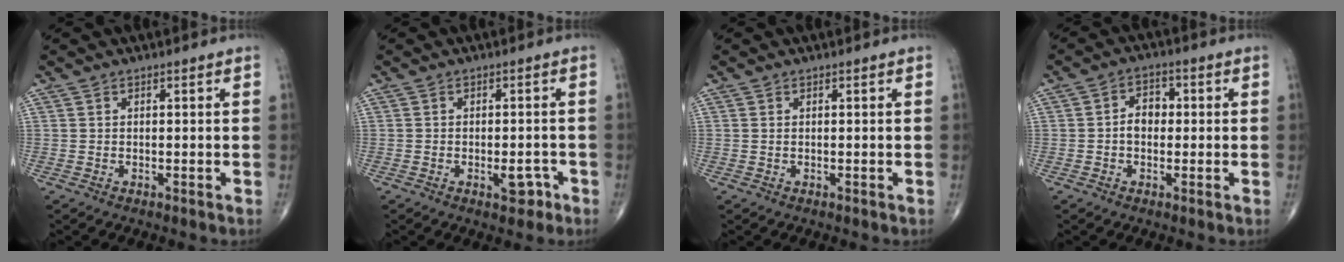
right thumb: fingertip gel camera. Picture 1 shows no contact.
{"total": 3.3, "force": [-1.5, 1.6, 2.5], "torque": [-0.022, 0.007, -0.017]}
{"total": 0.0}
{"total": 4.4, "force": [-0.2, 3.3, 2.9], "torque": [-0.033, 0.018, -0.012]}